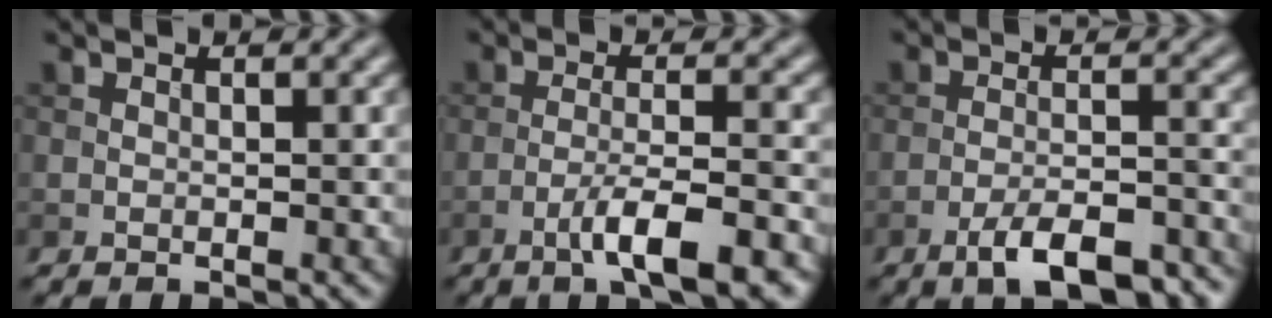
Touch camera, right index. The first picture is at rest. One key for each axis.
{"total": 5.8, "fx": -3.3, "fy": 1.0, "fz": 4.7, "tx": -0.077, "ty": 0.004, "tz": -0.056}
{"total": 7.0, "fx": -4.7, "fy": 2.0, "fz": 4.8, "tx": -0.078, "ty": 0.002, "tz": -0.074}